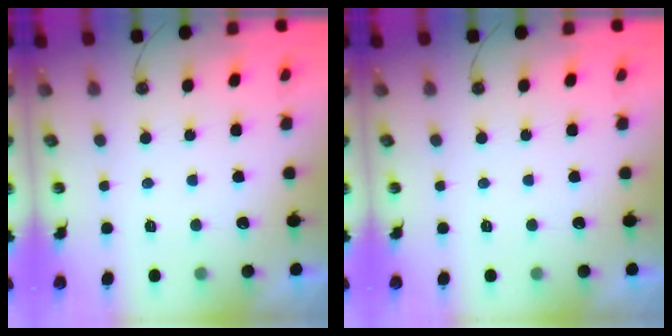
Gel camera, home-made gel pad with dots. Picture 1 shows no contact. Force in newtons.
{"total": 0.0}